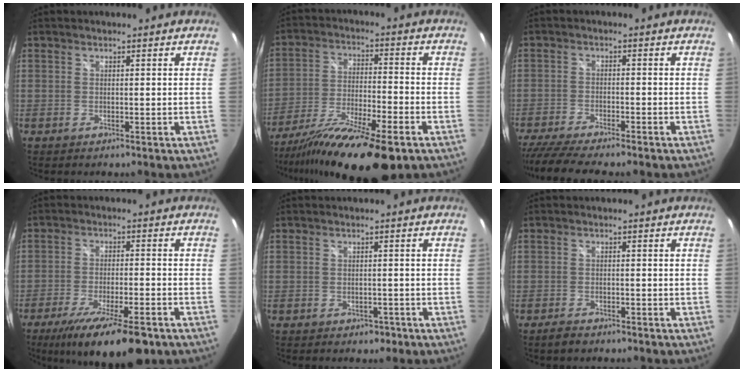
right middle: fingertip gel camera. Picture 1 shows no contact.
{"total": 19.1, "force": [-14.0, 3.0, 12.7], "torque": [-0.240, -0.050, -0.237]}
{"total": 10.5, "force": [-9.1, 0.8, 5.0], "torque": [-0.122, -0.034, -0.153]}
{"total": 15.3, "force": [-10.4, 3.9, 10.6], "torque": [-0.200, -0.045, -0.167]}
{"total": 2.4, "force": [-1.4, 1.7, 0.9], "torque": [-0.017, -0.007, -0.016]}
{"total": 2.5, "force": [-2.0, 0.9, 1.0], "torque": [-0.028, -0.007, -0.037]}